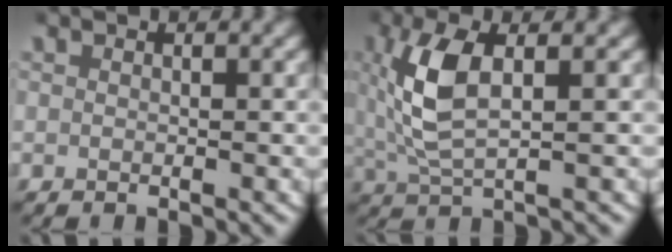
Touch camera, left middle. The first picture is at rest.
{"total": 5.5, "force": [1.0, 2.2, 5.0], "torque": [-0.119, 0.001, 0.020]}